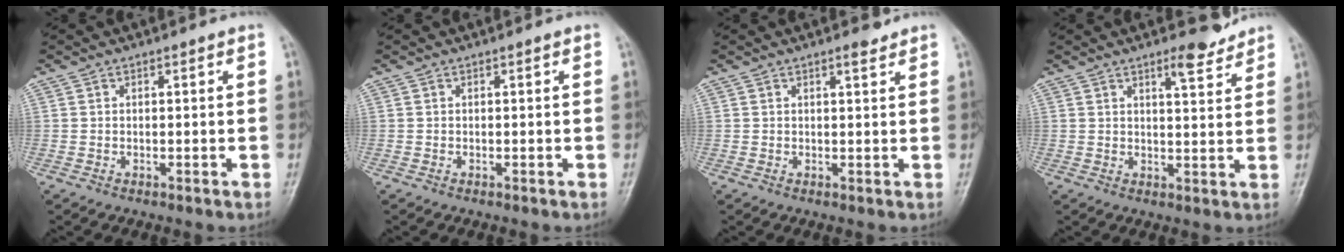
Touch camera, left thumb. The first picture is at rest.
{"total": 0.0}
{"total": 1.8, "force": [1.4, 0.5, 1.0], "torque": [-0.015, -0.009, 0.021]}
{"total": 4.8, "force": [3.8, 1.1, 2.8], "torque": [-0.032, -0.030, 0.054]}